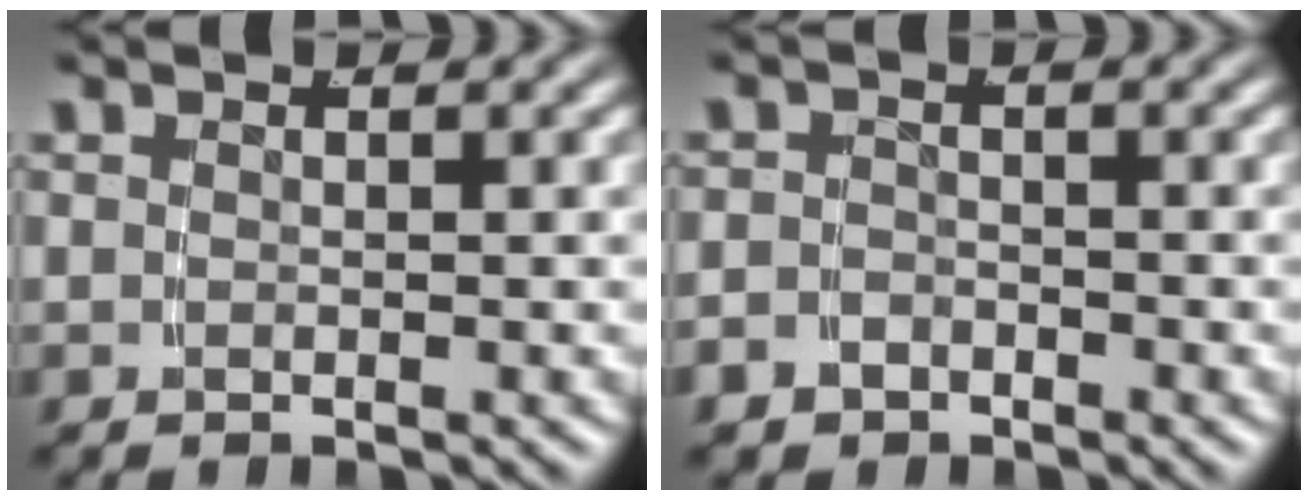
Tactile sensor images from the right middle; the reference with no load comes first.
{"total": 2.4, "force": [-1.9, 1.6, 0.2], "torque": [-0.008, -0.016, -0.028]}